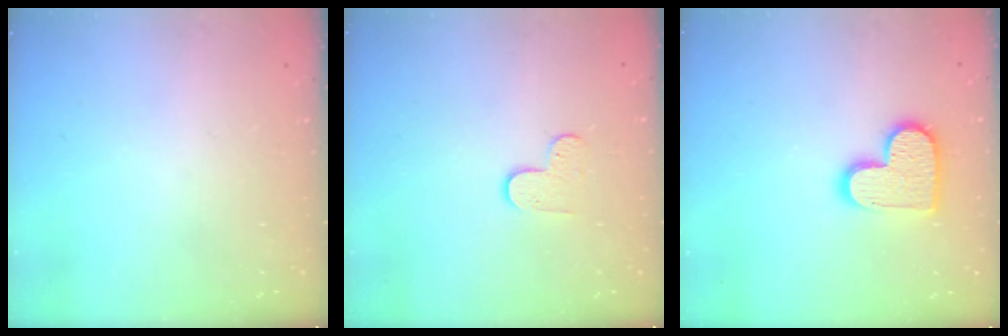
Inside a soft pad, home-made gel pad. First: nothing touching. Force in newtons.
{"total": 5.4, "press": 5.4, "slide": 0.5}
{"total": 13.0, "press": 13.0, "slide": 1.0}